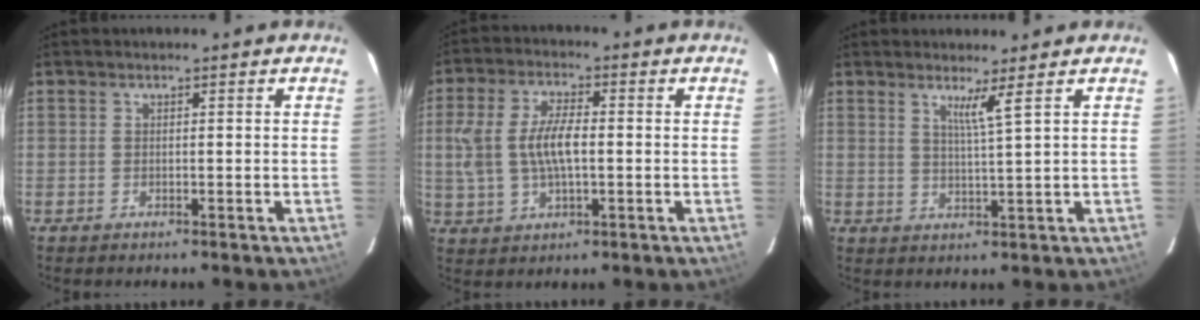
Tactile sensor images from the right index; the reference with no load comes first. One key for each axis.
{"total": 9.3, "fx": -0.1, "fy": 4.3, "fz": 8.2, "tx": -0.168, "ty": 0.010, "tz": 0.004}
{"total": 3.2, "fx": 2.0, "fy": -1.0, "fz": 2.4, "tx": -0.044, "ty": -0.014, "tz": 0.032}